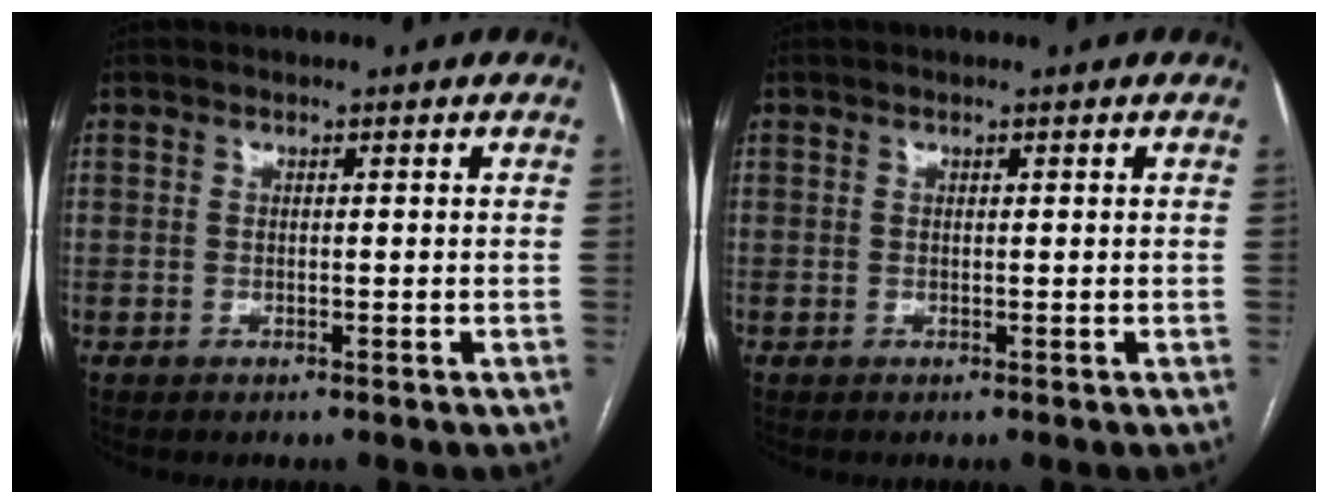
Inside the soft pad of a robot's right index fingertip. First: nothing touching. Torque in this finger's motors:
{"motor_torque": [0.12, 0.00, 0.05, 0.01]}